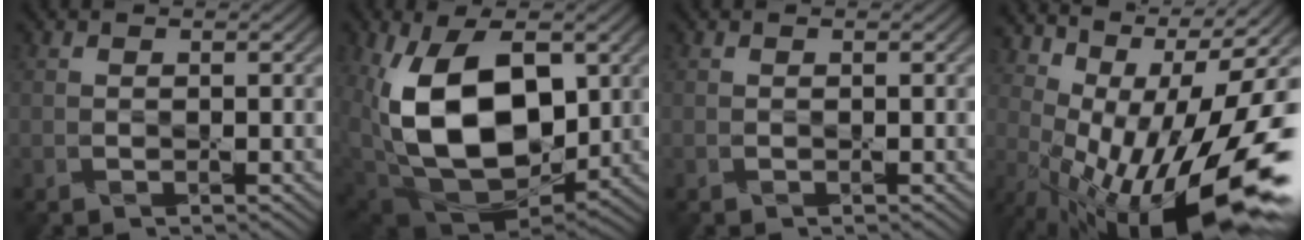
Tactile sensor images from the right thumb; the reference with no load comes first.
{"total": 17.8, "force": [1.5, 11.2, 13.7], "torque": [-0.266, -0.034, 0.036]}
{"total": 0.0}
{"total": 18.9, "force": [-2.6, 7.4, 17.2], "torque": [-0.243, 0.014, -0.047]}